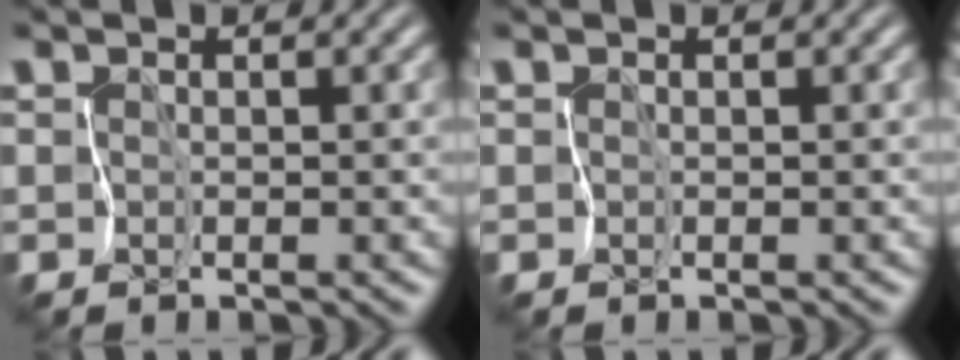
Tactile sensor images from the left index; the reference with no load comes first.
{"total": 0.0}